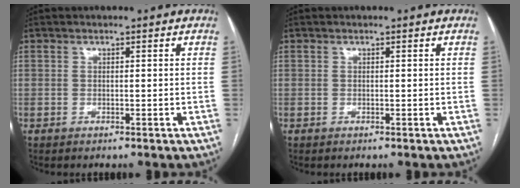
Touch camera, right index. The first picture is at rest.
{"total": 0.0}